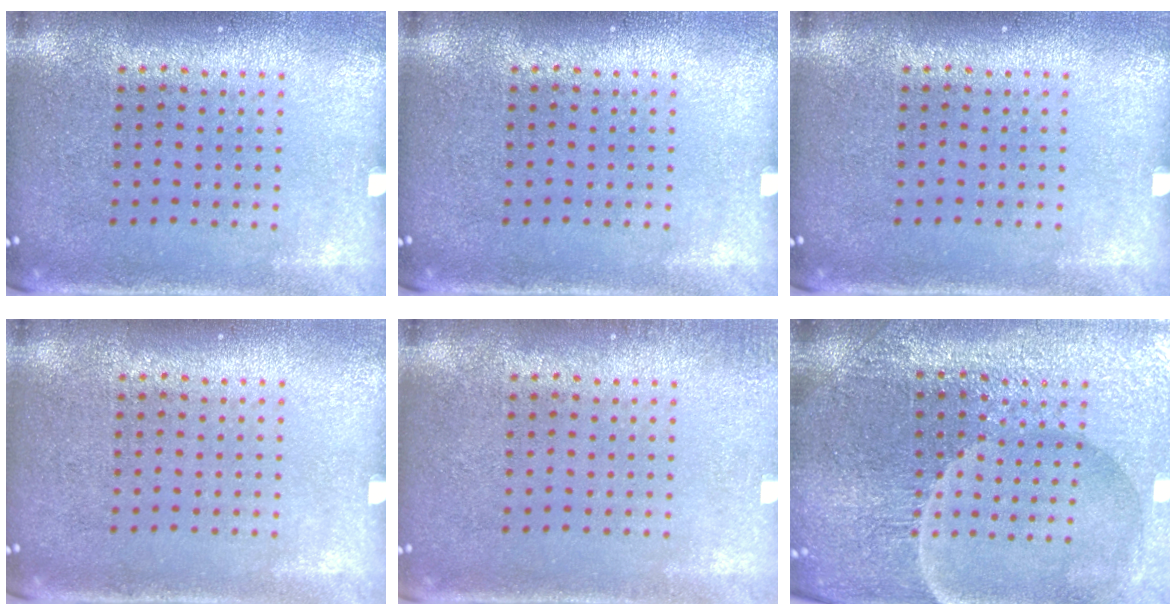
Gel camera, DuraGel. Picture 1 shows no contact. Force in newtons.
{"total": 0.0}
{"total": 0.0}
{"total": 0.0}
{"total": 0.8, "press": 0.8, "slide": 0.1}
{"total": 4.4, "press": 4.4, "slide": 0.8}